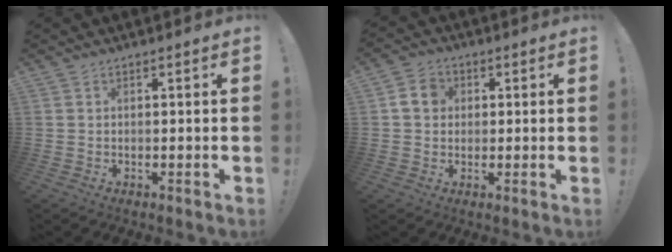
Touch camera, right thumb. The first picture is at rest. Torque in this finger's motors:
{"motor_torque": [0.77, 0.73, 0.45, -0.38, 0.06]}